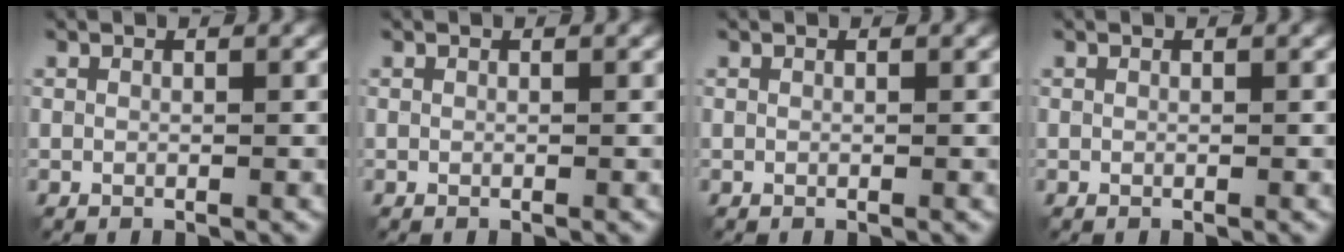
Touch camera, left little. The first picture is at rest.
{"total": 0.0}
{"total": 0.0}
{"total": 0.0}